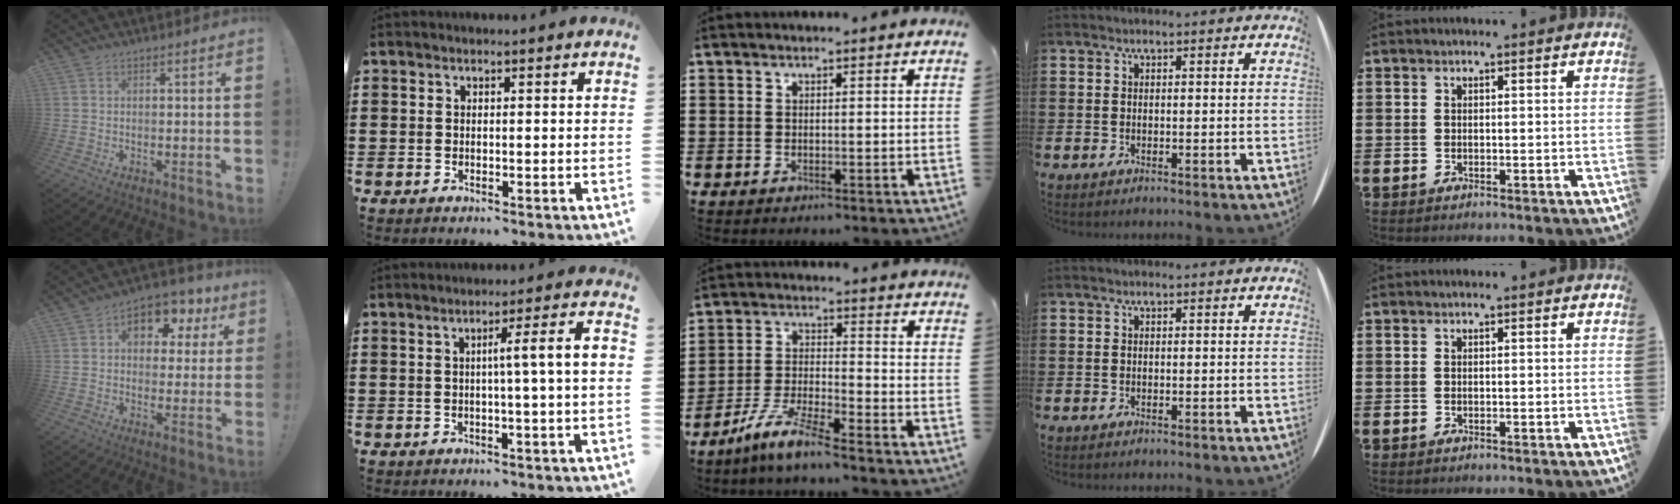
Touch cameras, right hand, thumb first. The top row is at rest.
{"thumb": {"total": 10.7, "force": [3.9, 7.3, 6.8], "torque": [-0.079, -0.013, 0.068]}, "index": {"total": 5.5, "force": [0.0, -0.4, 5.4], "torque": [-0.089, -0.008, -0.008]}, "middle": {"total": 6.9, "force": [-5.8, 0.2, 3.7], "torque": [-0.087, -0.012, -0.115]}}